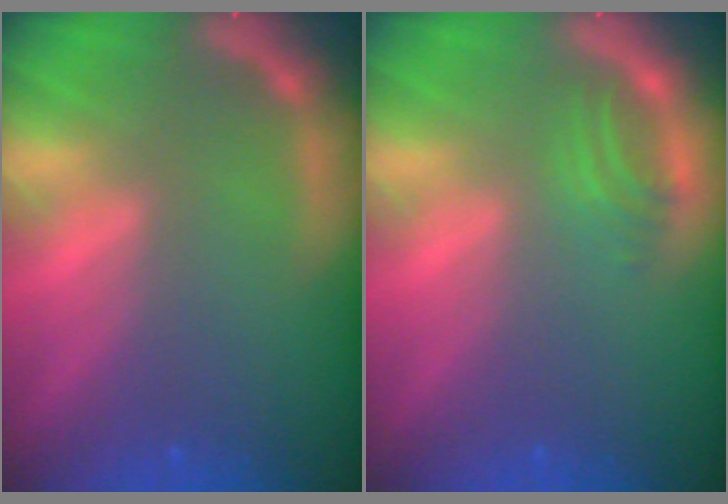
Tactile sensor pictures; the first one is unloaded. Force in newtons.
{"total": 2.0}